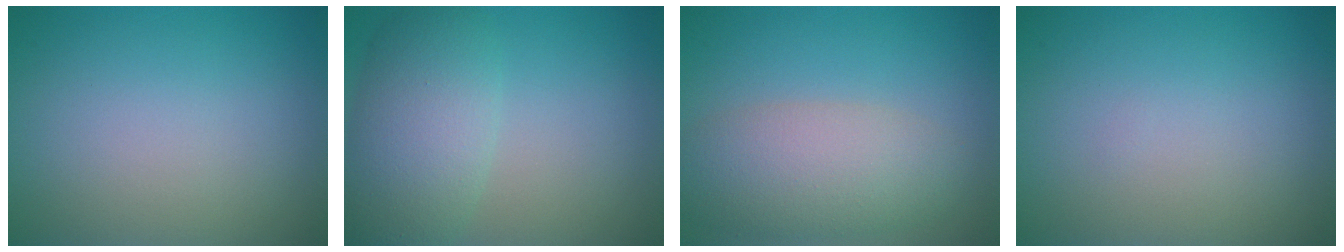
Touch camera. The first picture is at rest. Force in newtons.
{"total": 5.9, "press": 5.9, "slide": 0.1}
{"total": 5.6, "press": 5.6, "slide": 0.3}
{"total": 0.0}